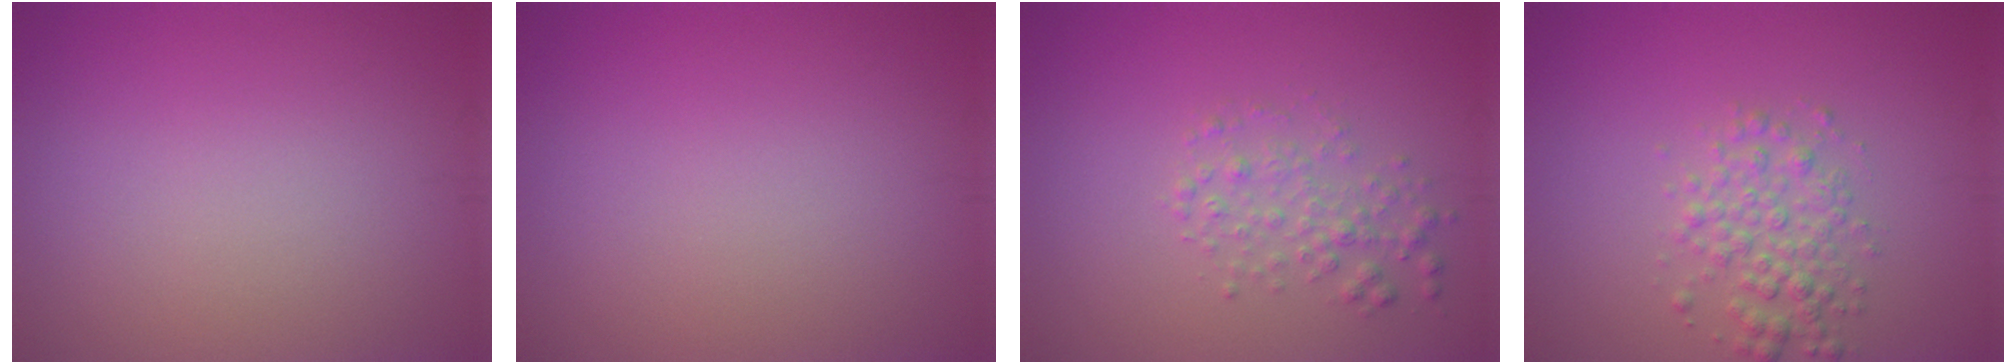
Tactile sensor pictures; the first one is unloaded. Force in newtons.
{"total": 0.0}
{"total": 2.1, "press": 2.1, "slide": 0.0}
{"total": 2.9, "press": 2.9, "slide": 0.0}